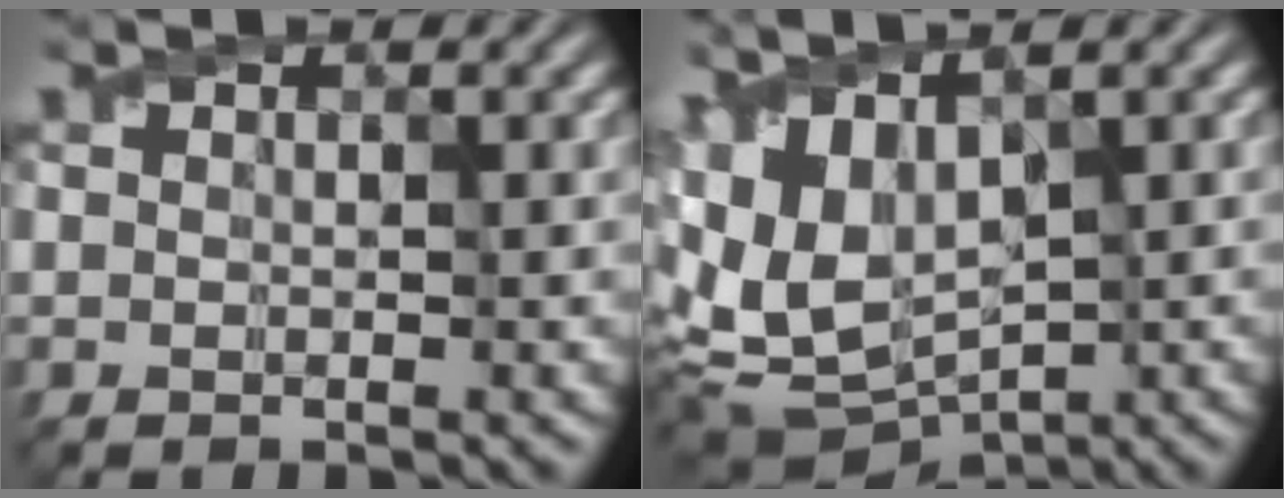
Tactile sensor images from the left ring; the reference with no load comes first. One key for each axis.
{"total": 8.9, "fx": 0.4, "fy": 5.9, "fz": 6.6, "tx": -0.151, "ty": -0.003, "tz": 0.043}